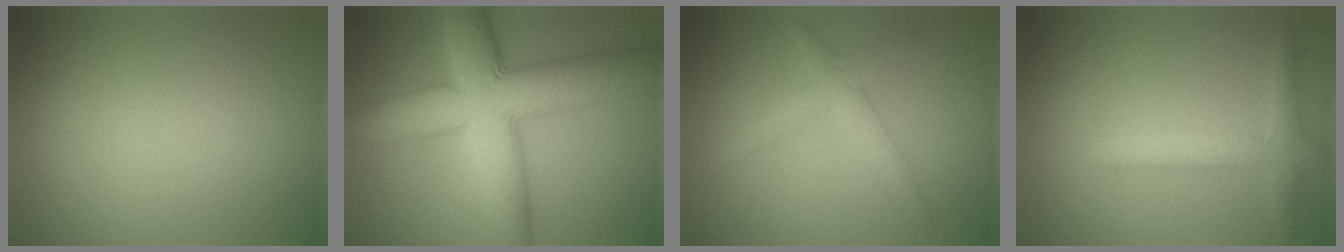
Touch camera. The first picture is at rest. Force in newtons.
{"total": 11.6, "press": 11.6, "slide": 0.1}
{"total": 2.3, "press": 2.3, "slide": 0.1}
{"total": 2.8, "press": 2.8, "slide": 0.1}